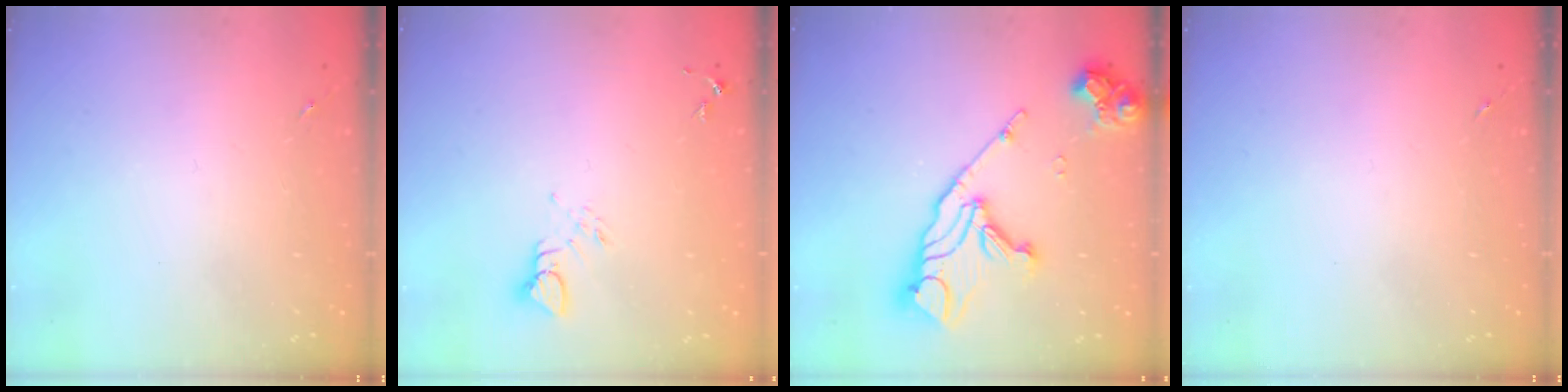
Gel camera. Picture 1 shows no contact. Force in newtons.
{"total": 3.8, "press": 3.7, "slide": 0.4}
{"total": 19.5, "press": 19.4, "slide": 2.1}
{"total": 0.0}